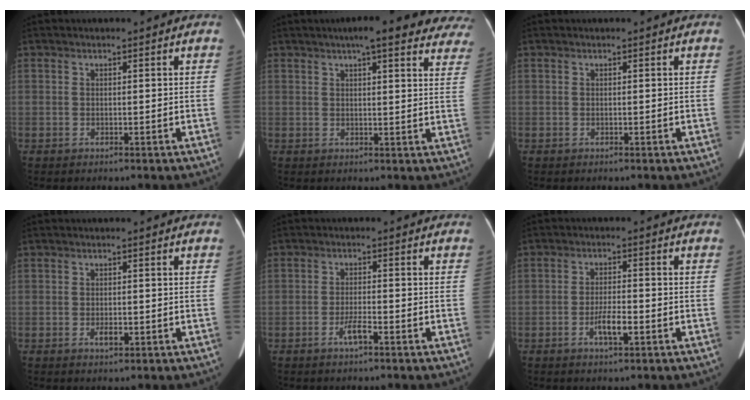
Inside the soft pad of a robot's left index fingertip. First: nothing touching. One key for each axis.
{"total": 16.4, "fx": 13.6, "fy": 3.3, "fz": 8.4, "tx": -0.085, "ty": 0.020, "tz": 0.147}
{"total": 0.0}
{"total": 1.5, "fx": -0.7, "fy": 0.7, "fz": 1.2, "tx": -0.021, "ty": 0.000, "tz": -0.010}
{"total": 2.6, "fx": -1.6, "fy": 0.2, "fz": 2.1, "tx": -0.040, "ty": -0.001, "tz": -0.033}
{"total": 3.8, "fx": -1.7, "fy": 0.8, "fz": 3.3, "tx": -0.061, "ty": 0.001, "tz": -0.032}